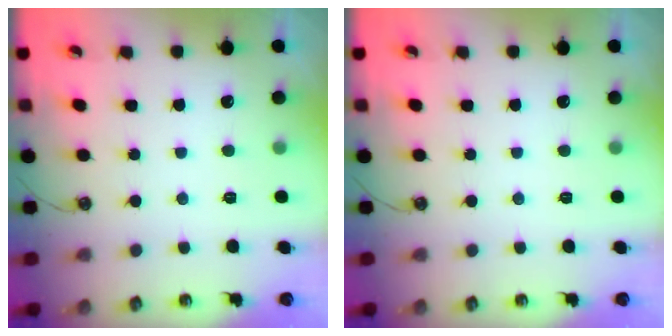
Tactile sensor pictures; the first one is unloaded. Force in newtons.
{"total": 0.0}